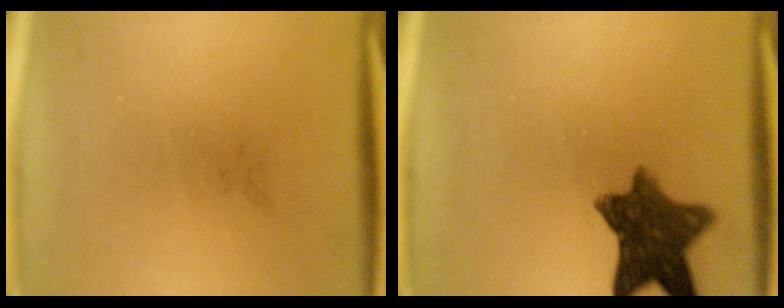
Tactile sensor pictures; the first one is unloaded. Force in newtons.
{"total": 10.1}